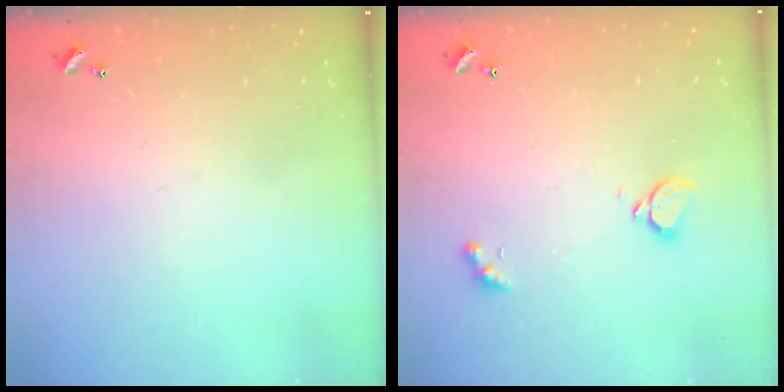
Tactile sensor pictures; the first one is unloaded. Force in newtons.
{"total": 1.6, "press": 1.5, "slide": 0.5}